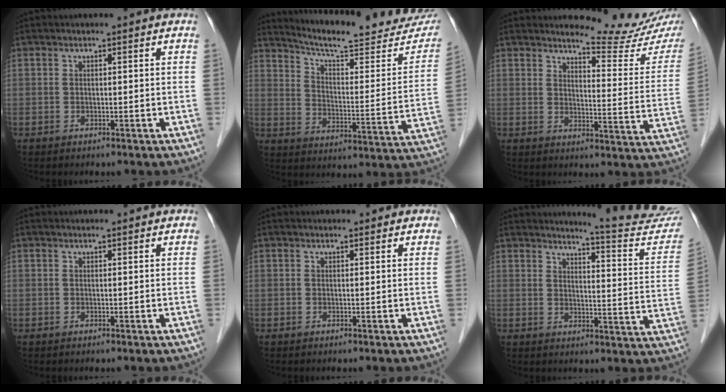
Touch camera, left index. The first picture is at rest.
{"total": 23.1, "force": [21.3, 3.2, 8.5], "torque": [-0.120, -0.061, 0.274]}
{"total": 11.6, "force": [11.2, -0.6, 3.1], "torque": [-0.034, -0.072, 0.130]}
{"total": 1.3, "force": [1.3, 0.1, 0.1], "torque": [-0.011, 0.007, 0.013]}
{"total": 2.3, "force": [2.0, 0.9, 0.4], "torque": [-0.008, 0.014, 0.016]}
{"total": 14.8, "force": [14.6, -0.9, 2.2], "torque": [-0.022, -0.111, 0.156]}